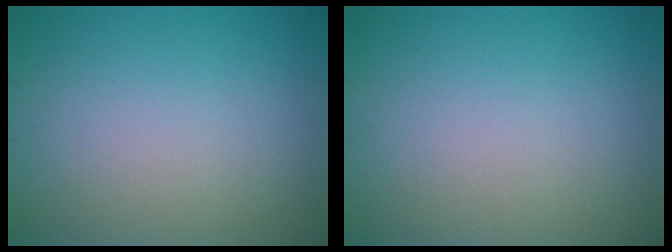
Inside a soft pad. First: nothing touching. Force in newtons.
{"total": 0.0}